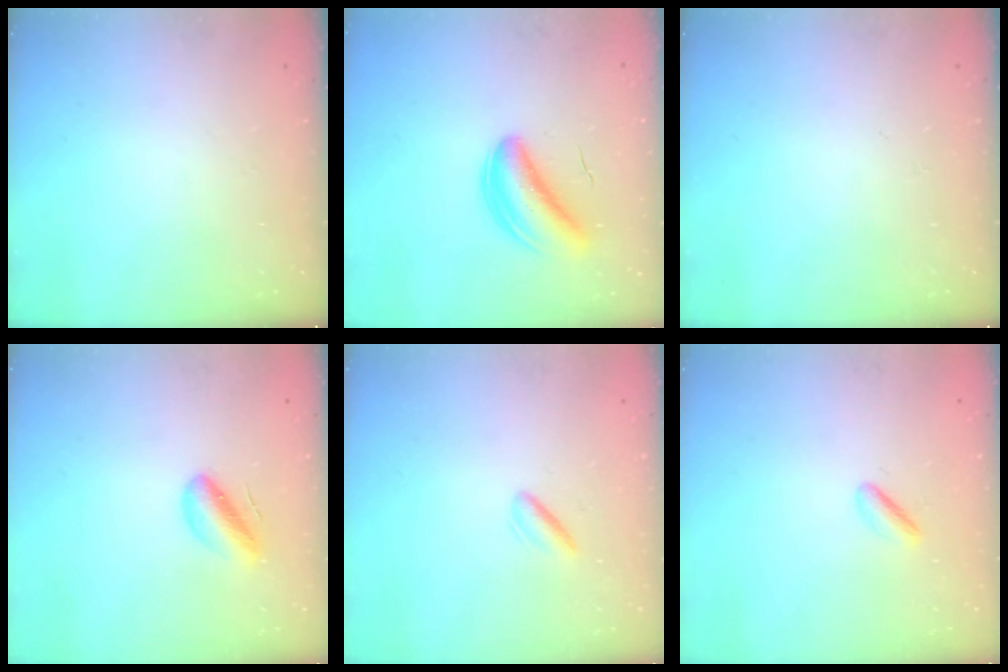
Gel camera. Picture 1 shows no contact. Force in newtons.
{"total": 6.2, "press": 5.9, "slide": 1.9}
{"total": 0.0}
{"total": 6.9, "press": 6.5, "slide": 2.1}
{"total": 1.4, "press": 1.2, "slide": 0.6}
{"total": 2.2, "press": 1.9, "slide": 1.1}